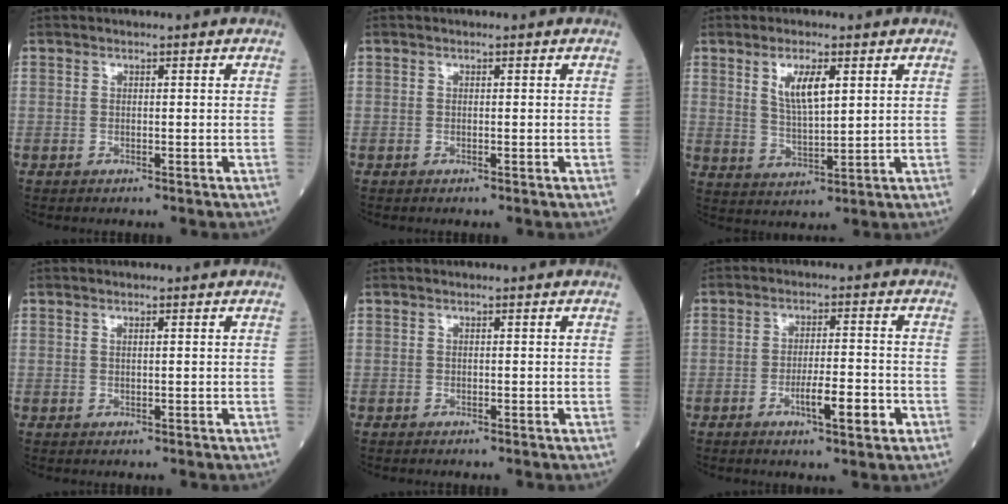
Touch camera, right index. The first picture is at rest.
{"total": 0.0}
{"total": 6.2, "force": [2.6, 1.6, 5.4], "torque": [-0.104, -0.003, 0.052]}
{"total": 0.6, "force": [0.3, 0.0, 0.5], "torque": [-0.013, 0.001, 0.005]}
{"total": 0.0}
{"total": 6.4, "force": [-2.5, 0.9, 5.8], "torque": [-0.095, -0.004, -0.038]}